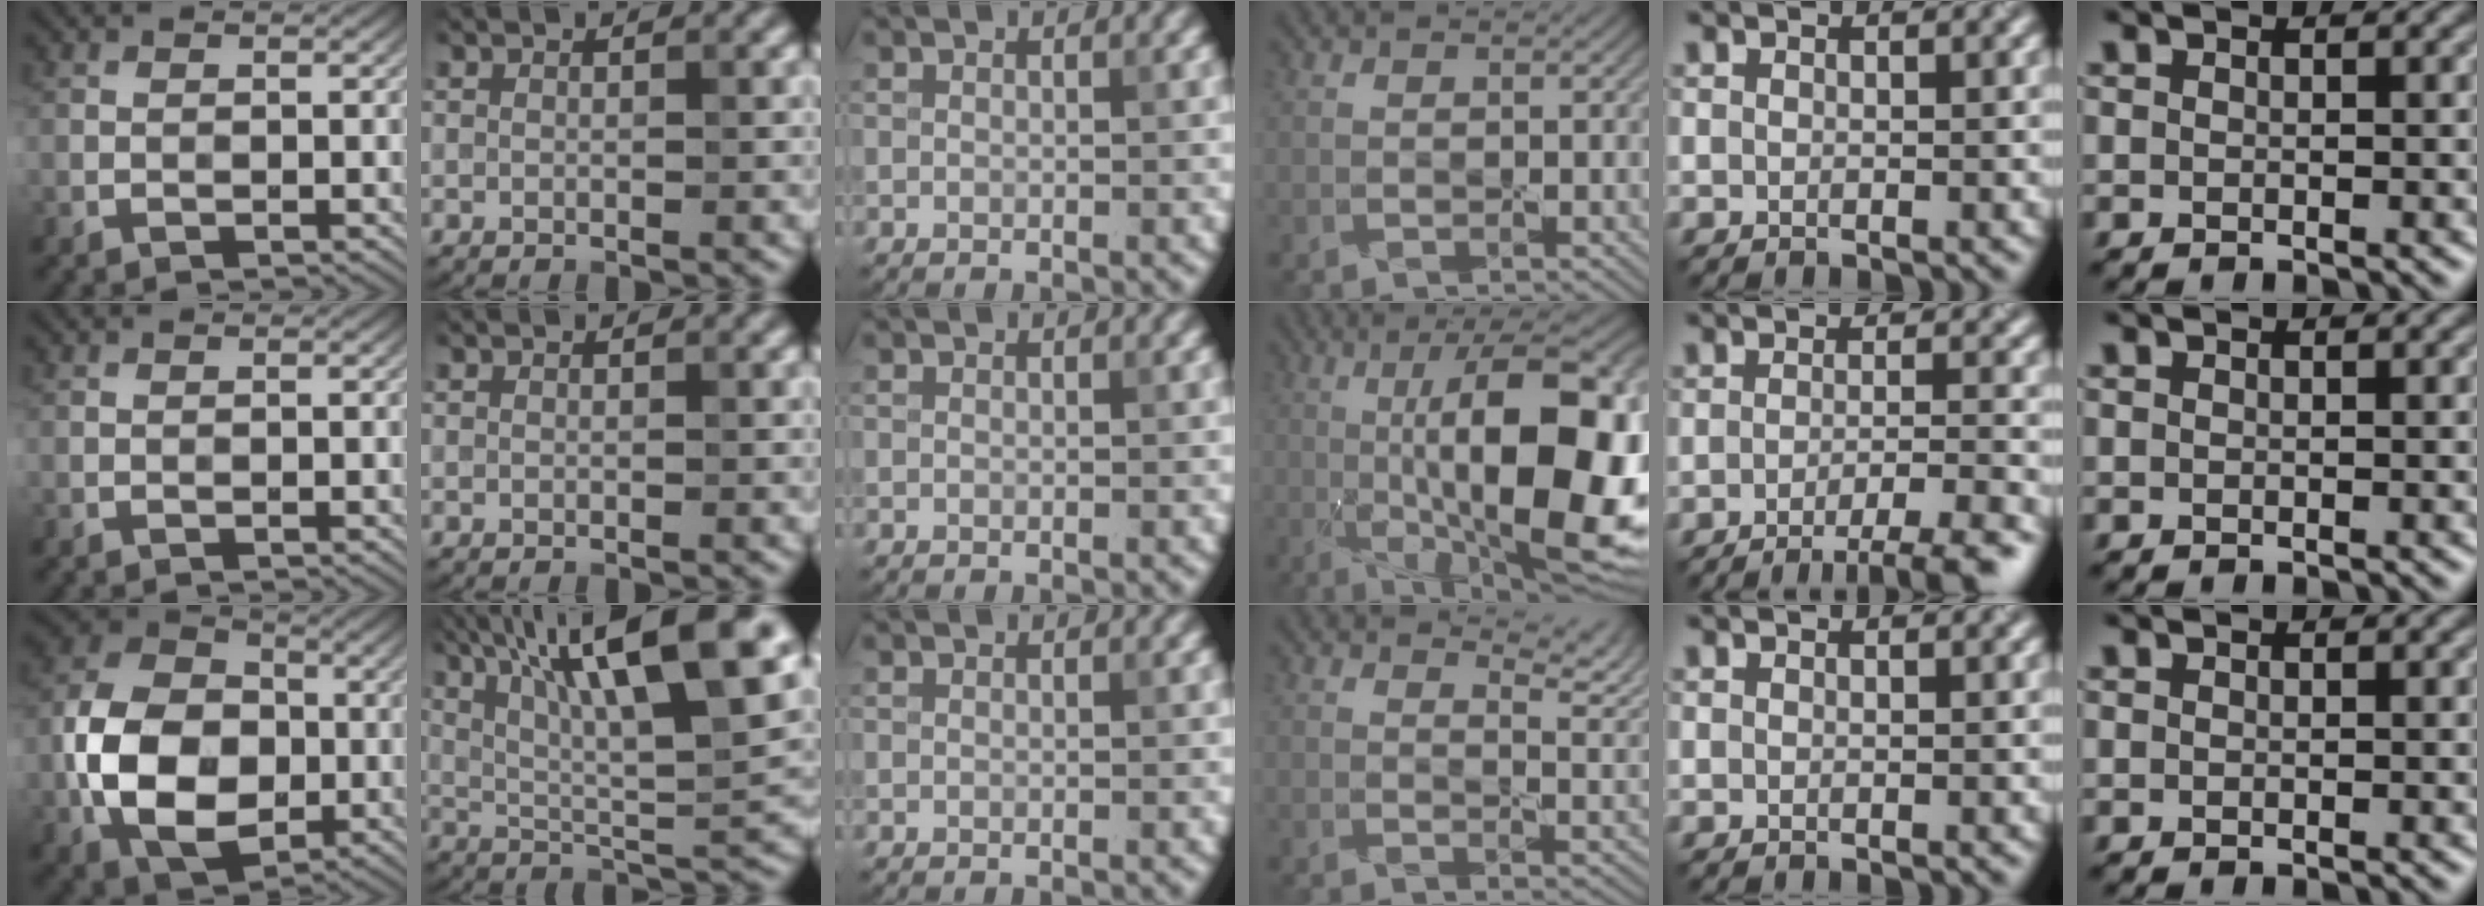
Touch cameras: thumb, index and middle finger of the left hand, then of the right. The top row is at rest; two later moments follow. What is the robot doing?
{"motion": "peel", "object": "plastic wrap"}